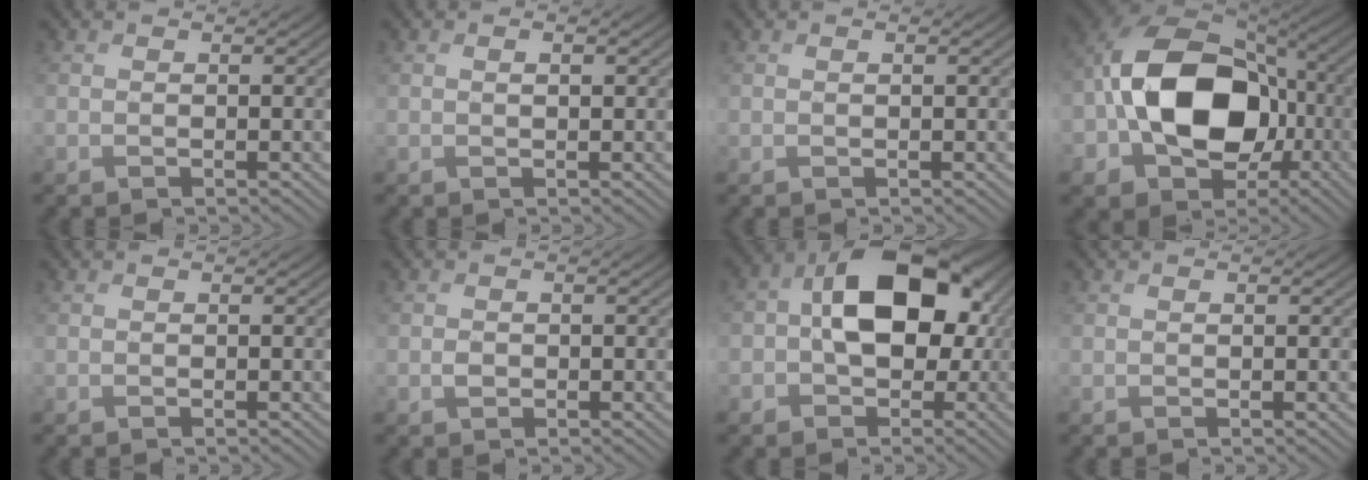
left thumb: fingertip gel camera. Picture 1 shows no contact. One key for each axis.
{"total": 1.0, "fx": 0.4, "fy": 0.4, "fz": 0.8, "tx": -0.015, "ty": 0.000, "tz": 0.006}
{"total": 0.0}
{"total": 16.7, "fx": -2.4, "fy": 12.0, "fz": 11.3, "tx": -0.206, "ty": 0.002, "tz": -0.056}
{"total": 0.0}
{"total": 1.0, "fx": -0.2, "fy": 0.8, "fz": 0.4, "tx": -0.008, "ty": -0.003, "tz": -0.006}
{"total": 12.3, "fx": 0.1, "fy": 8.5, "fz": 8.9, "tx": -0.151, "ty": 0.006, "tz": -0.006}
{"total": 0.0}